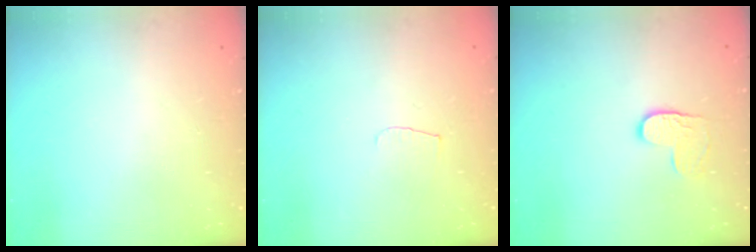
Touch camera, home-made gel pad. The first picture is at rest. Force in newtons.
{"total": 4.3, "press": 4.2, "slide": 0.4}
{"total": 5.2, "press": 5.2, "slide": 0.2}